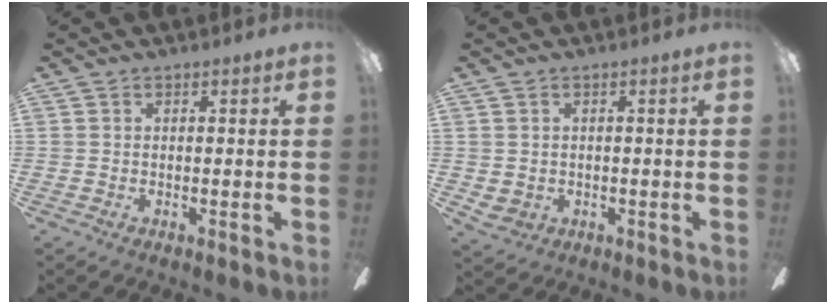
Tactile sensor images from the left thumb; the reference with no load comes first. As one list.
[{"total": 1.4, "force": [0.6, 1.3, 0.3], "torque": [-0.009, -0.003, 0.010]}]